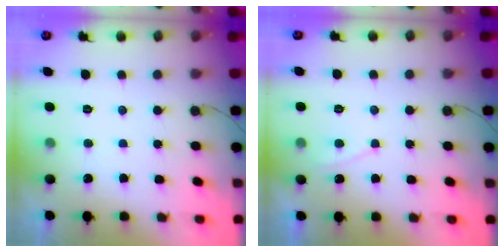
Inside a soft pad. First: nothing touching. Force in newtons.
{"total": 2.9, "press": 2.9, "slide": 0.4}